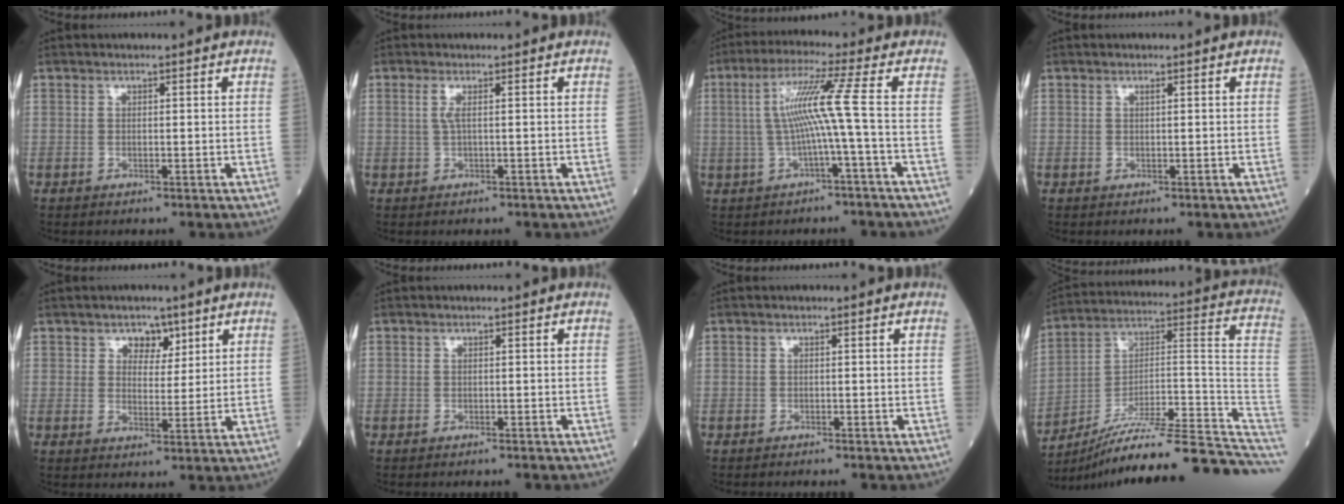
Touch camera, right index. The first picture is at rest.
{"total": 1.3, "force": [0.2, -0.2, 1.3], "torque": [-0.034, 0.000, 0.002]}
{"total": 7.4, "force": [-0.4, -2.0, 7.1], "torque": [-0.141, 0.018, 0.001]}
{"total": 0.0}
{"total": 3.6, "force": [2.1, 2.4, 1.6], "torque": [-0.016, 0.002, 0.033]}
{"total": 2.2, "force": [-2.1, -0.1, 0.9], "torque": [-0.014, -0.001, -0.024]}
{"total": 1.3, "force": [-1.2, 0.0, 0.4], "torque": [-0.006, 0.000, -0.014]}
{"total": 26.9, "force": [-22.5, 0.7, 14.7], "torque": [-0.132, 0.031, -0.336]}